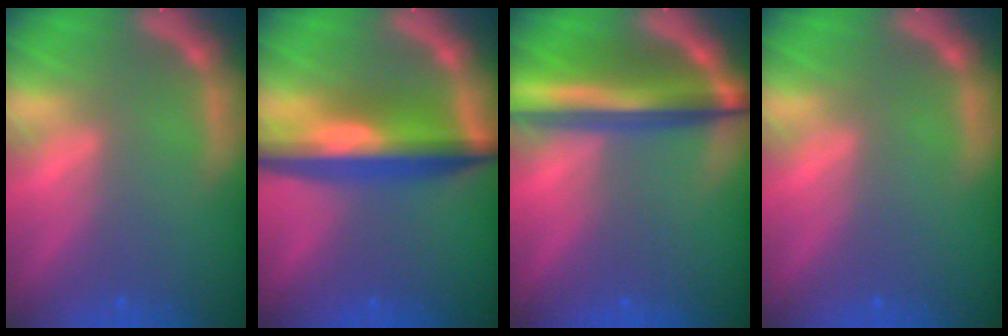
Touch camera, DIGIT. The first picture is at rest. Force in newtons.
{"total": 8.1}
{"total": 8.6}
{"total": 0.0}